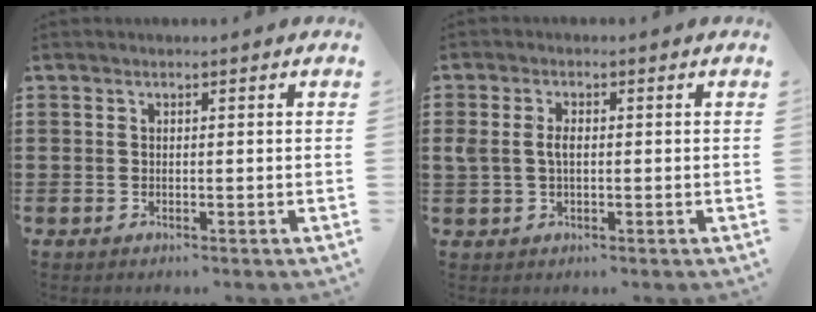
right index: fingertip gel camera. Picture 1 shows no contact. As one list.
[{"total": 2.9, "force": [0.2, 1.7, 2.4], "torque": [-0.063, 0.002, -0.003]}]